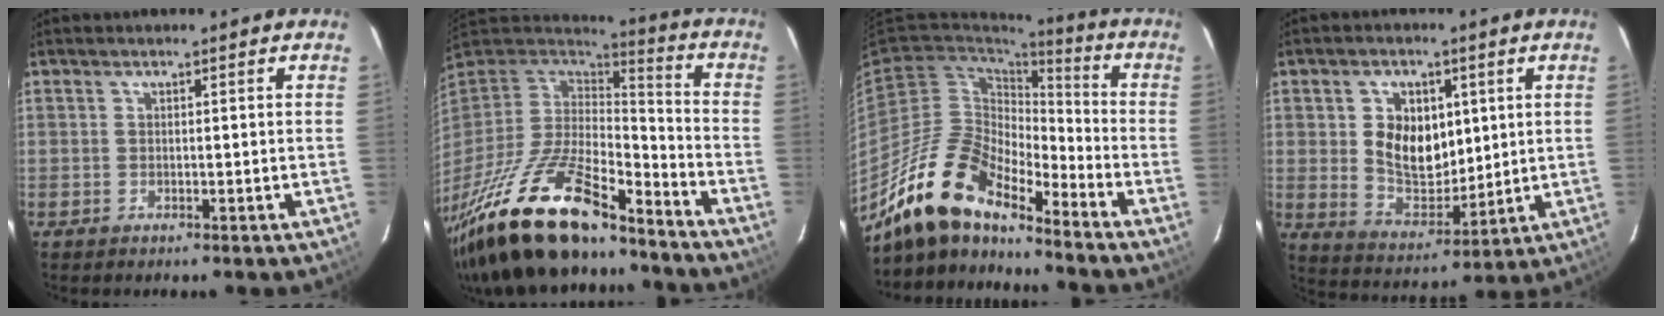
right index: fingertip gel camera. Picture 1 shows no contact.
{"total": 28.6, "force": [-20.2, 8.9, 18.1], "torque": [-0.358, -0.050, -0.345]}
{"total": 16.8, "force": [-14.0, 4.8, 8.0], "torque": [-0.146, -0.008, -0.272]}
{"total": 10.7, "force": [2.2, 7.6, 7.3], "torque": [-0.136, 0.003, 0.054]}